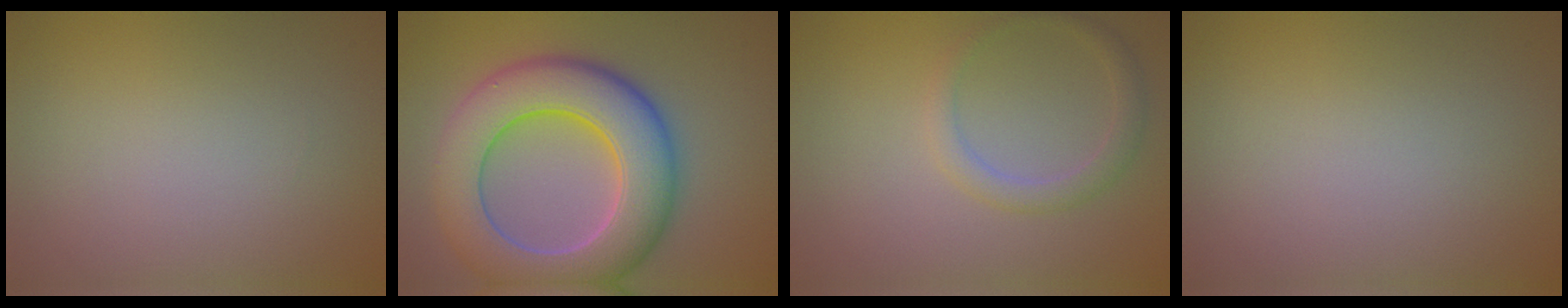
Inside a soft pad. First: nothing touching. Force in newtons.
{"total": 10.3, "press": 10.3, "slide": 0.7}
{"total": 1.9, "press": 1.9, "slide": 0.1}
{"total": 0.0}